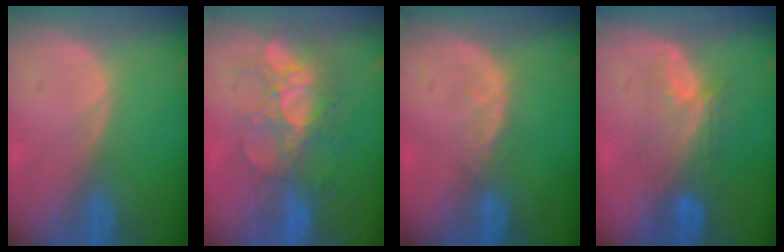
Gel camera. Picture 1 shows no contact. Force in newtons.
{"total": 8.3, "press": 8.0, "slide": 2.5}
{"total": 1.9, "press": 1.9, "slide": 0.3}
{"total": 5.4, "press": 5.3, "slide": 1.5}